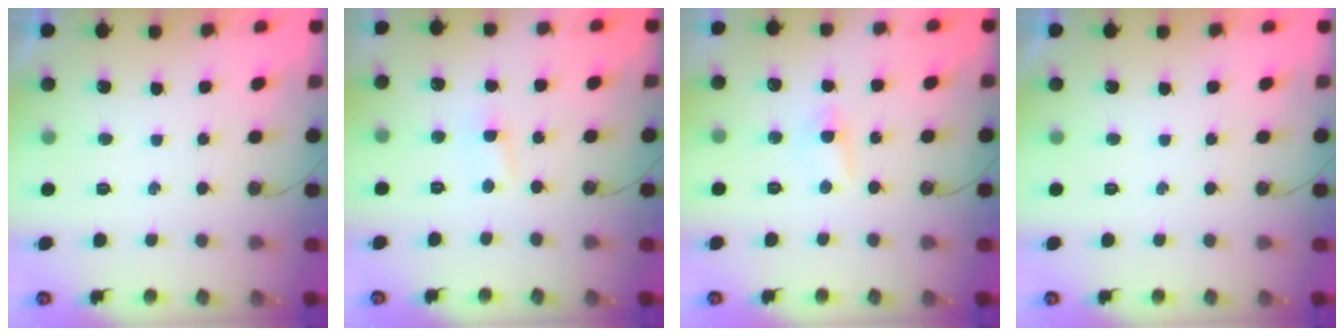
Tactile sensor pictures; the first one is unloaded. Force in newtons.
{"total": 1.5, "press": 1.4, "slide": 0.2}
{"total": 4.6, "press": 4.5, "slide": 0.5}
{"total": 0.0}